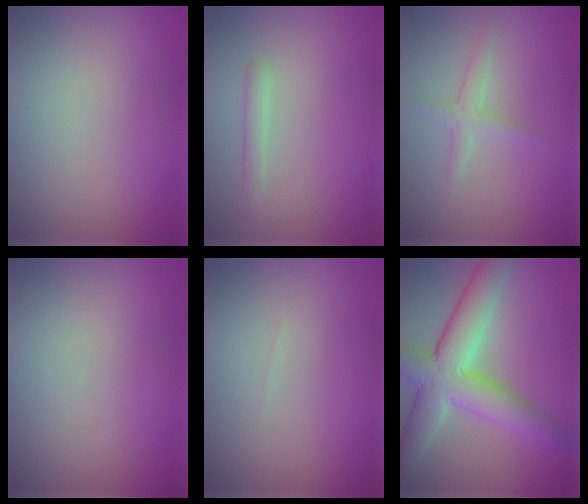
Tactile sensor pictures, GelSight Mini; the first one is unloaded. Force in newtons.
{"total": 1.2, "press": 1.2, "slide": 0.1}
{"total": 1.5, "press": 1.5, "slide": 0.1}
{"total": 0.0}
{"total": 0.0}
{"total": 8.3, "press": 8.3, "slide": 0.5}